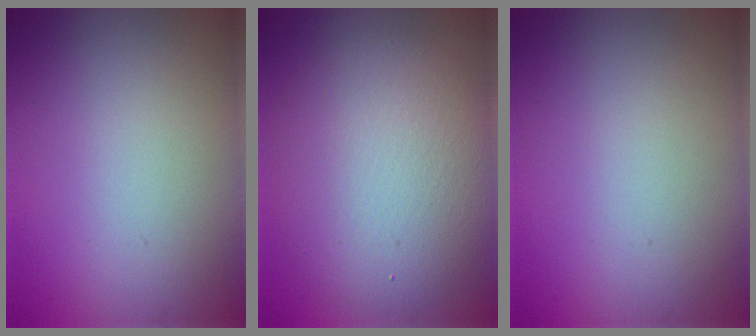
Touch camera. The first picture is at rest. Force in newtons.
{"total": 8.6, "press": 8.6, "slide": 0.2}
{"total": 0.0}